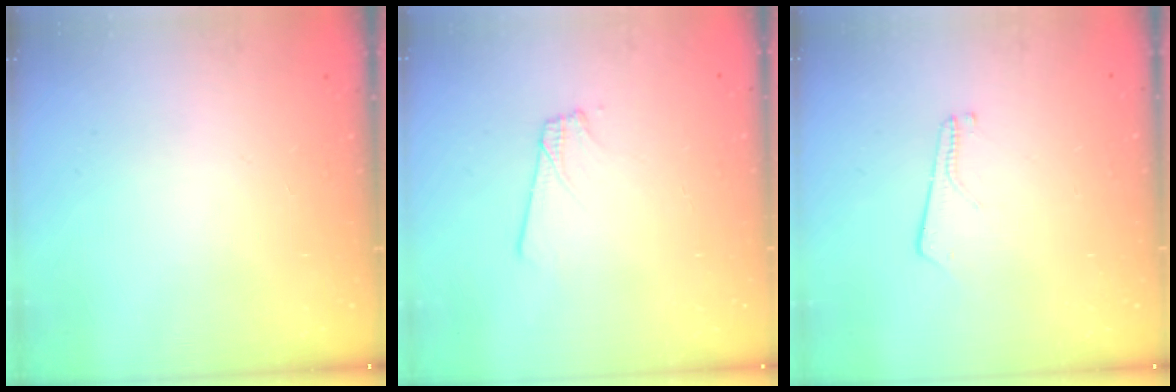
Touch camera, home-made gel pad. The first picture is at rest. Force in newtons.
{"total": 1.8, "press": 1.8, "slide": 0.1}
{"total": 2.6, "press": 2.6, "slide": 0.3}